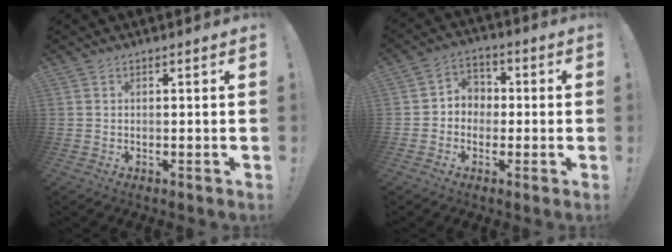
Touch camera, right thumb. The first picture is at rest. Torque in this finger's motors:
{"motor_torque": [0.40, 0.28, 0.07, -0.12, 0.00]}